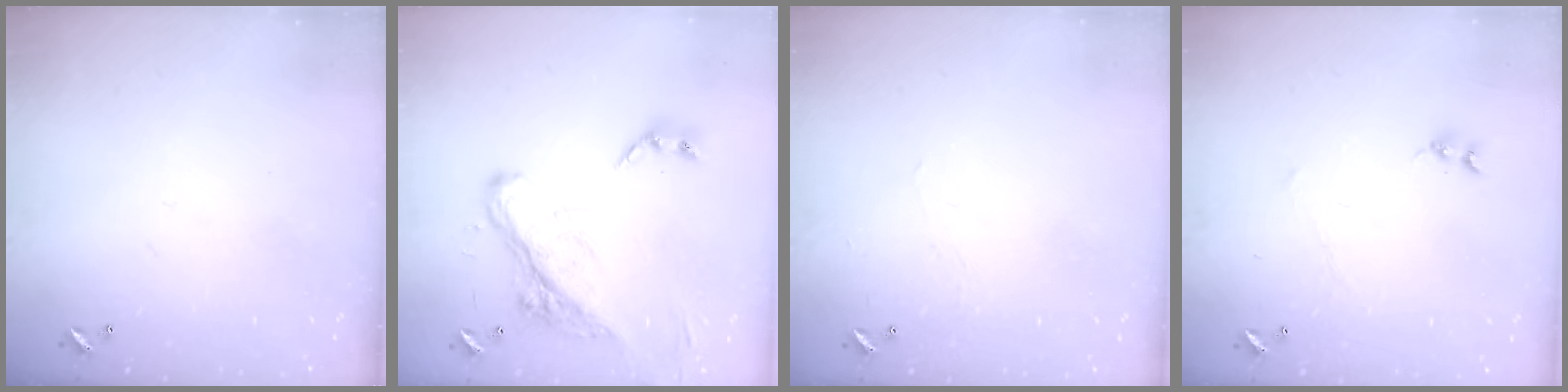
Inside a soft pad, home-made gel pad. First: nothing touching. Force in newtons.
{"total": 10.0, "press": 9.8, "slide": 2.0}
{"total": 0.9, "press": 0.7, "slide": 0.4}
{"total": 1.4, "press": 1.3, "slide": 0.4}